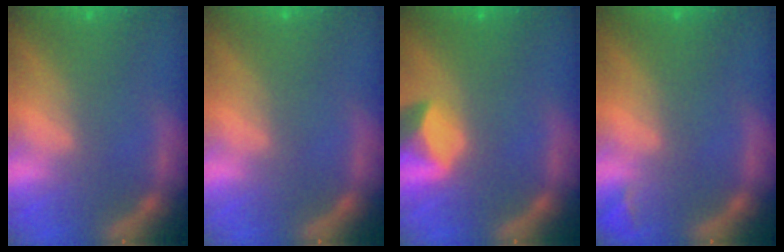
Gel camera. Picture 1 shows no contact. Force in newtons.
{"total": 0.0}
{"total": 3.4}
{"total": 0.9}